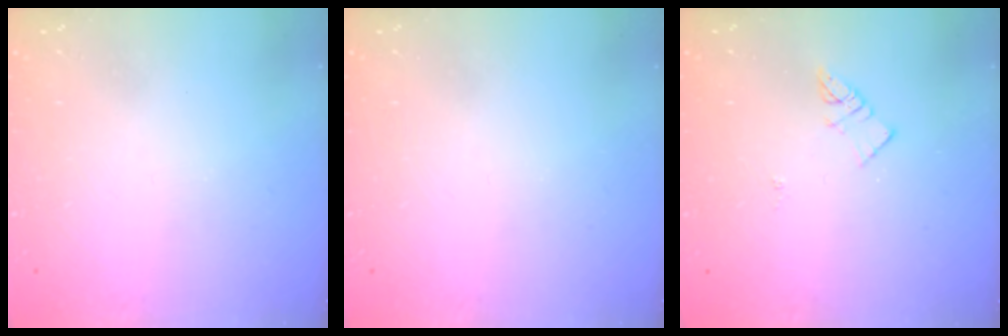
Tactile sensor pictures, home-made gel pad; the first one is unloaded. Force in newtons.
{"total": 0.0}
{"total": 3.1, "press": 3.1, "slide": 0.3}